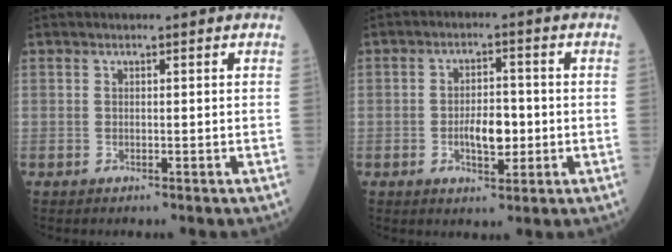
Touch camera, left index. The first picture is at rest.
{"total": 5.4, "force": [-1.1, 2.4, 4.7], "torque": [-0.084, 0.005, -0.017]}